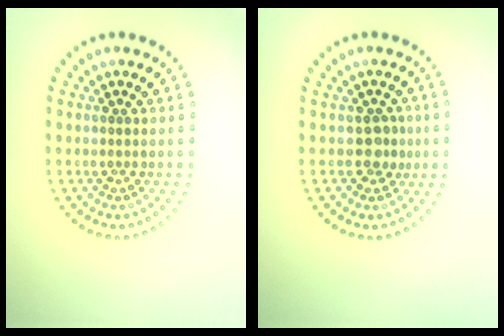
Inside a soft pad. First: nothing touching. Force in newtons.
{"total": 1.8, "press": 1.6, "slide": 0.8}